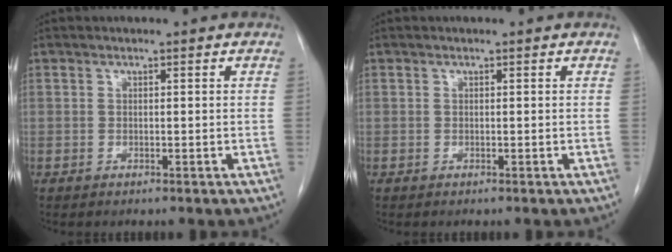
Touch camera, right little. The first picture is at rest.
{"total": 0.0}